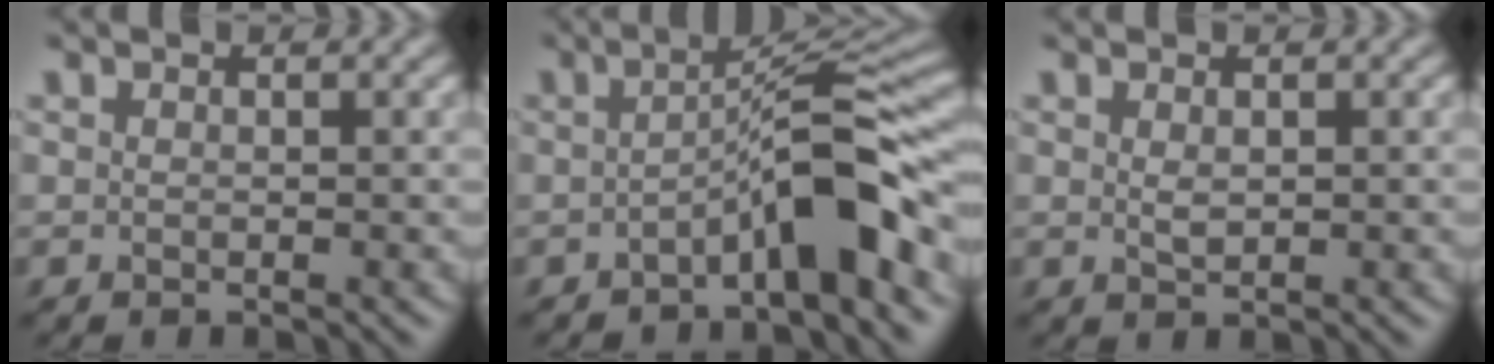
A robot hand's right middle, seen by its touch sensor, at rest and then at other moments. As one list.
[{"total": 6.1, "force": [-2.6, 0.9, 5.4], "torque": [-0.084, 0.024, -0.050]}, {"total": 1.0, "force": [0.2, 0.5, 0.8], "torque": [-0.019, -0.002, 0.007]}]